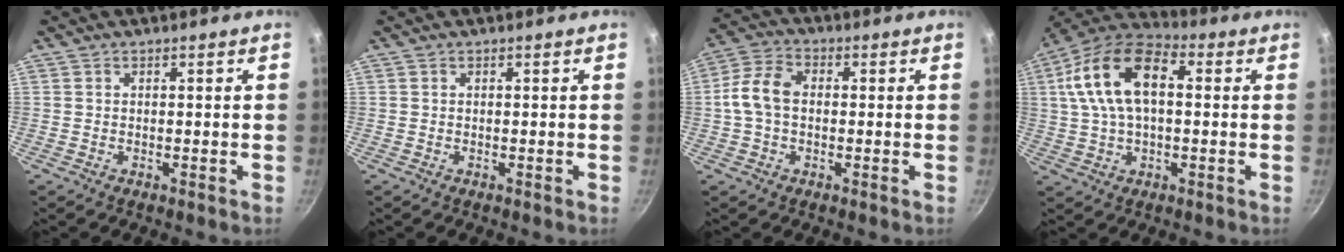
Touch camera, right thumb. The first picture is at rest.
{"total": 0.0}
{"total": 7.7, "force": [-0.1, 5.3, 5.7], "torque": [-0.113, 0.025, -0.009]}
{"total": 15.9, "force": [2.8, 8.7, 13.0], "torque": [-0.248, 0.036, 0.044]}